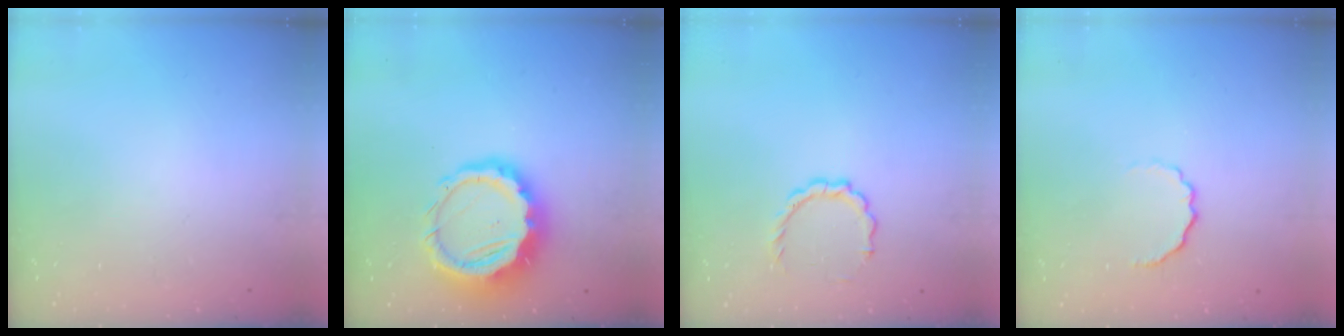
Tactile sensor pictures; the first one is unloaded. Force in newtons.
{"total": 12.0, "press": 11.8, "slide": 2.4}
{"total": 5.6, "press": 5.5, "slide": 1.3}
{"total": 4.9, "press": 4.8, "slide": 1.0}